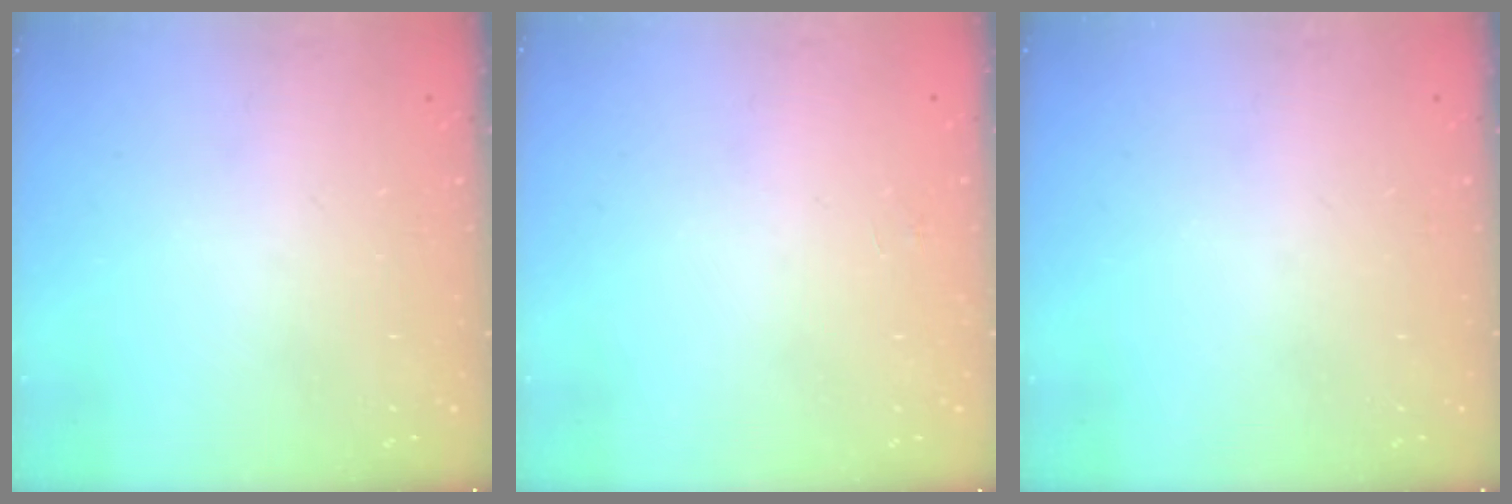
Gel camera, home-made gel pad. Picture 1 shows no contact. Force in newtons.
{"total": 2.3, "press": 2.3, "slide": 0.2}
{"total": 0.0}